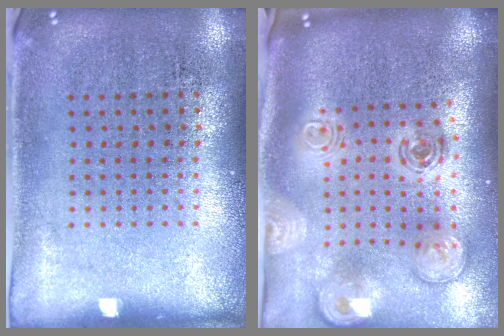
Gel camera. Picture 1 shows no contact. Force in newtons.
{"total": 2.8, "press": 2.0, "slide": 2.0}